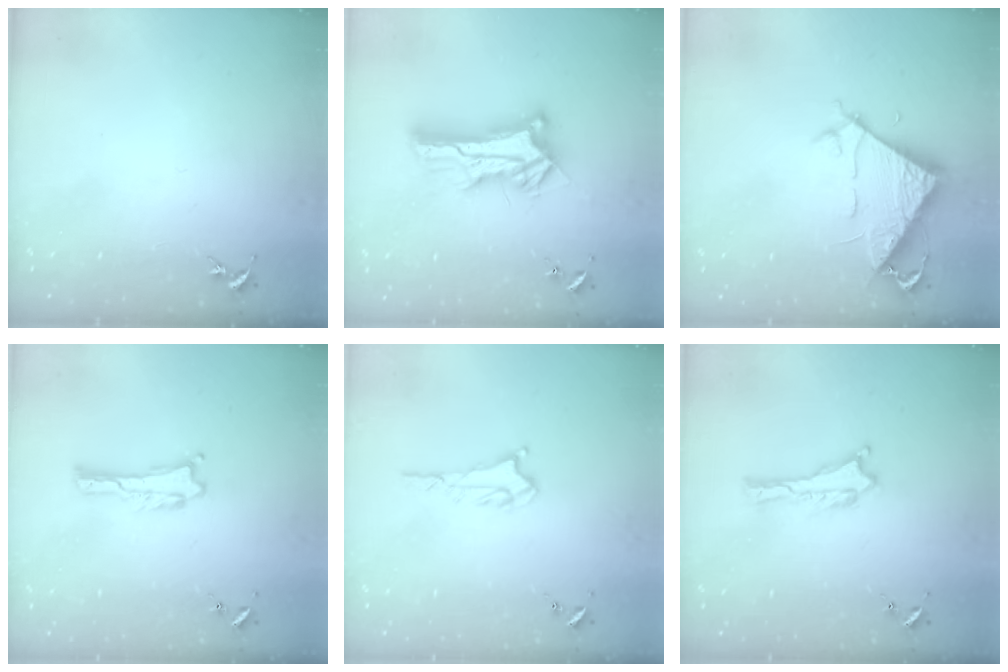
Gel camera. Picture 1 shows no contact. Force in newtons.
{"total": 11.7, "press": 11.6, "slide": 1.0}
{"total": 7.1, "press": 7.1, "slide": 0.4}
{"total": 0.0}
{"total": 1.6, "press": 1.6, "slide": 0.1}
{"total": 0.0}